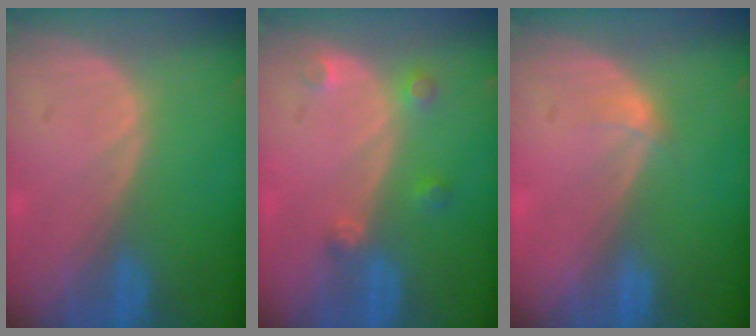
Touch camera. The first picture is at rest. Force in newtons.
{"total": 2.6, "press": 2.6, "slide": 0.4}
{"total": 1.0, "press": 1.0, "slide": 0.1}